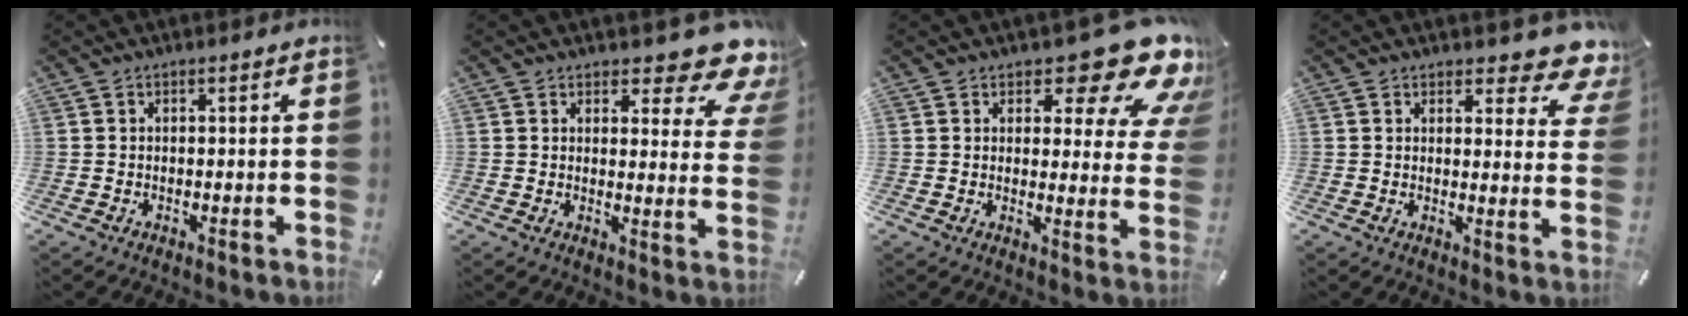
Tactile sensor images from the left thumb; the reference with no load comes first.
{"total": 9.5, "force": [7.5, 3.7, 4.6], "torque": [-0.041, -0.071, 0.125]}
{"total": 15.4, "force": [9.4, 6.5, 10.2], "torque": [-0.122, -0.073, 0.153]}
{"total": 7.2, "force": [5.8, 3.2, 2.8], "torque": [-0.020, -0.052, 0.097]}